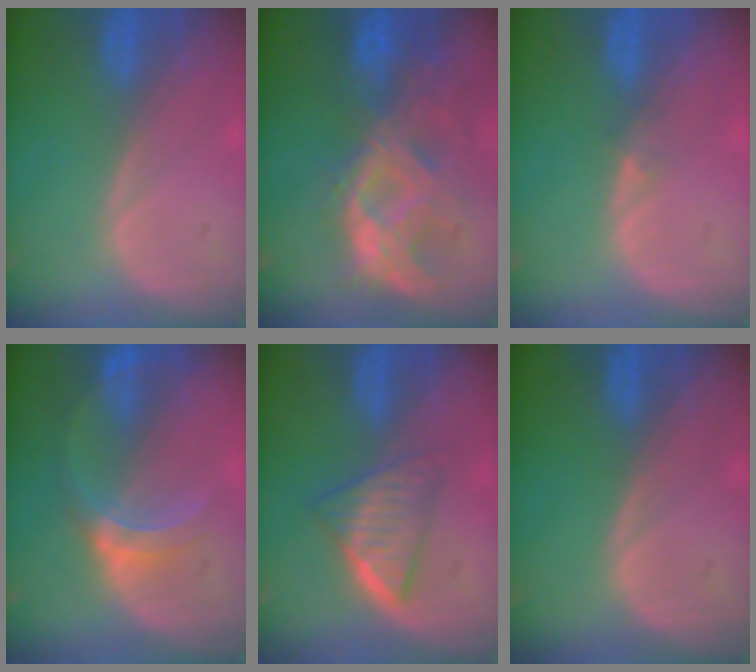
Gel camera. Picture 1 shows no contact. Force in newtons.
{"total": 10.5, "press": 9.2, "slide": 5.0}
{"total": 0.9, "press": 0.7, "slide": 0.6}
{"total": 6.0, "press": 5.6, "slide": 2.0}
{"total": 6.4, "press": 5.4, "slide": 3.4}
{"total": 0.0}